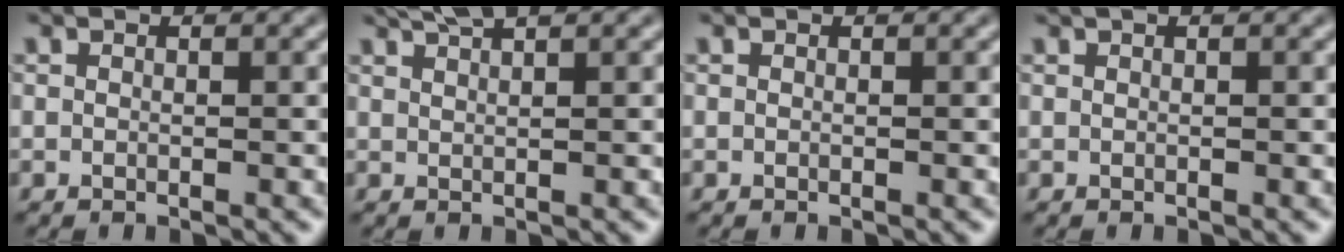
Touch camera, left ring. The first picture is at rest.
{"total": 2.7, "force": [2.2, 0.4, 1.5], "torque": [-0.016, 0.007, 0.035]}
{"total": 0.0}
{"total": 0.9, "force": [0.6, 0.1, 0.6], "torque": [-0.012, 0.002, 0.007]}